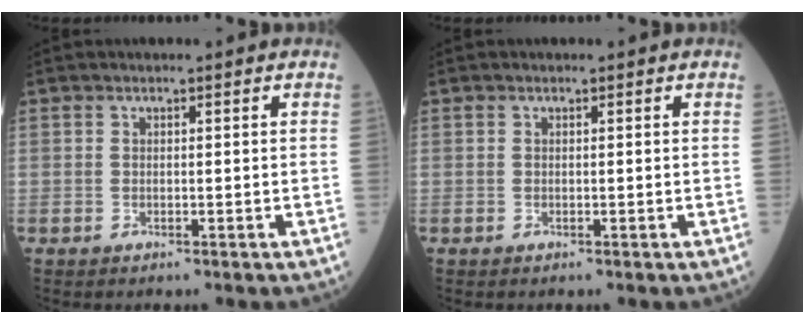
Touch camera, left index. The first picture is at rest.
{"total": 0.0}